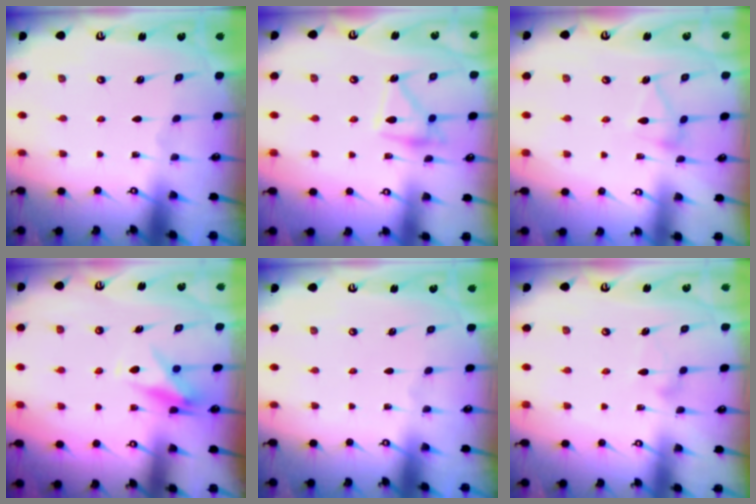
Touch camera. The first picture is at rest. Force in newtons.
{"total": 13.3, "press": 13.2, "slide": 0.8}
{"total": 9.7, "press": 9.7, "slide": 0.6}
{"total": 9.5, "press": 9.5, "slide": 0.8}
{"total": 0.0}
{"total": 9.4, "press": 9.3, "slide": 0.5}